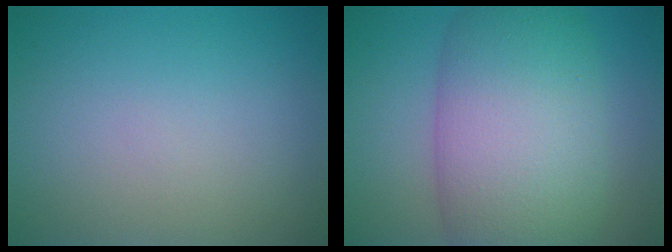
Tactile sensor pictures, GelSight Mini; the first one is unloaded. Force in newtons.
{"total": 11.6, "press": 11.6, "slide": 0.4}